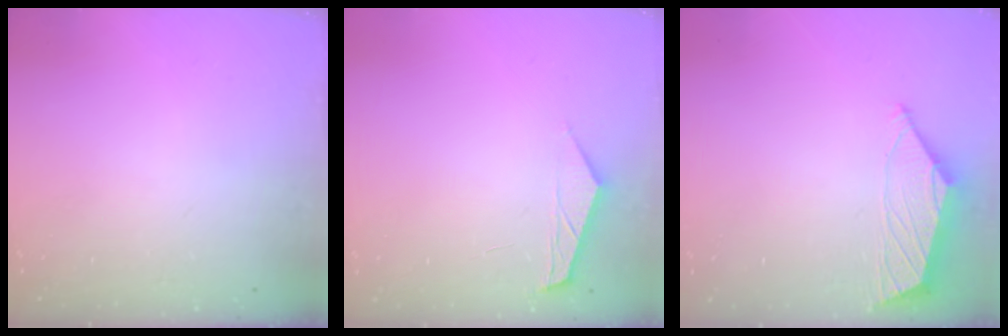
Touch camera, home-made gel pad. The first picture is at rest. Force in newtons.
{"total": 2.7, "press": 2.7, "slide": 0.4}
{"total": 2.4, "press": 2.4, "slide": 0.5}